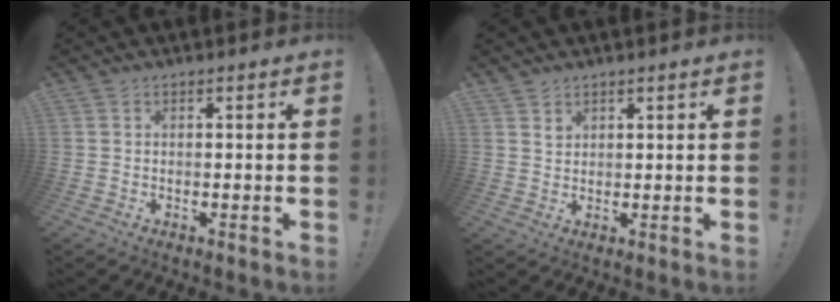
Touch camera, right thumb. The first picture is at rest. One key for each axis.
{"total": 2.7, "fx": 2.0, "fy": 1.8, "fz": 0.3, "tx": 0.011, "ty": -0.020, "tz": 0.034}